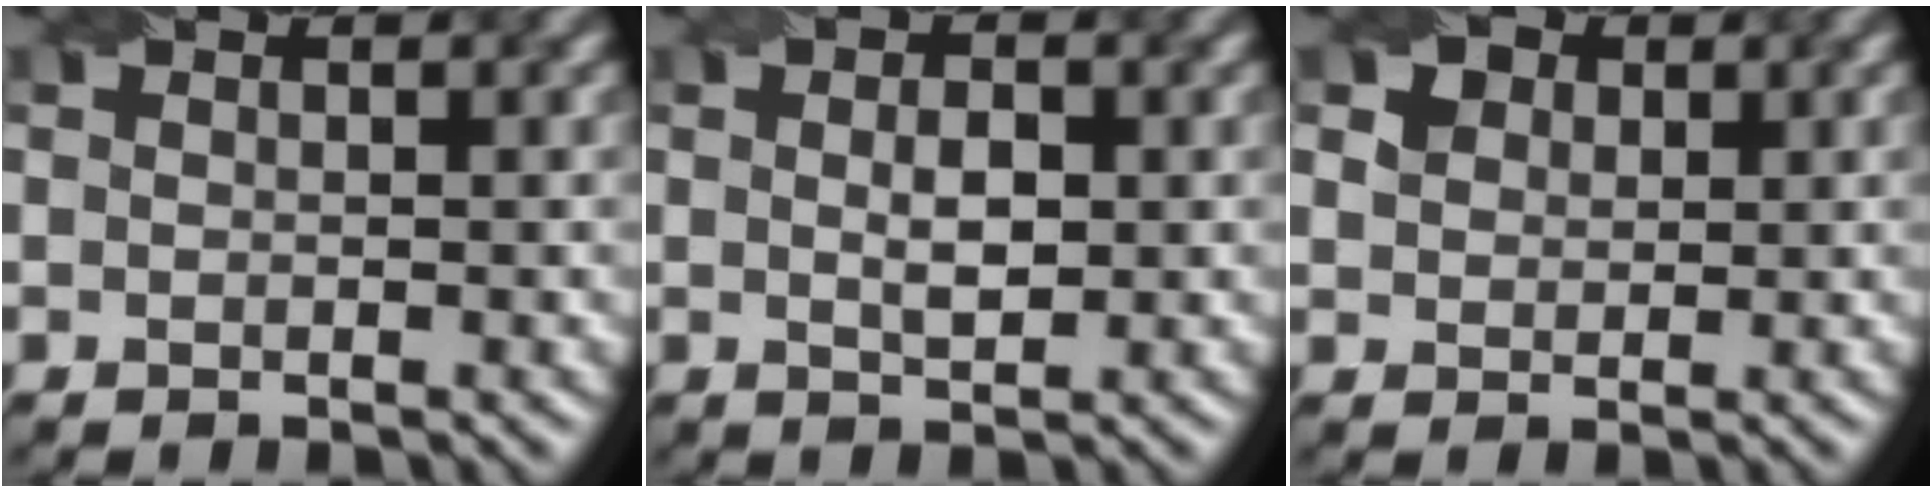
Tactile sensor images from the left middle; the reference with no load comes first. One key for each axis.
{"total": 2.4, "fx": 0.2, "fy": 1.1, "fz": 2.1, "tx": -0.038, "ty": -0.002, "tz": 0.004}
{"total": 4.0, "fx": 2.3, "fy": 2.8, "fz": 1.8, "tx": -0.048, "ty": 0.007, "tz": 0.032}